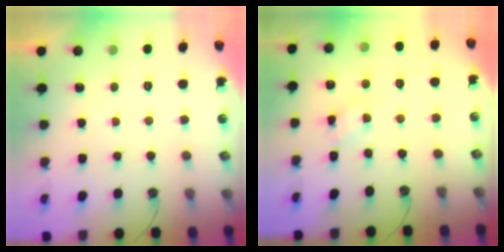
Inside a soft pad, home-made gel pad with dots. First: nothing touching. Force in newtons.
{"total": 4.1, "press": 4.1, "slide": 0.3}